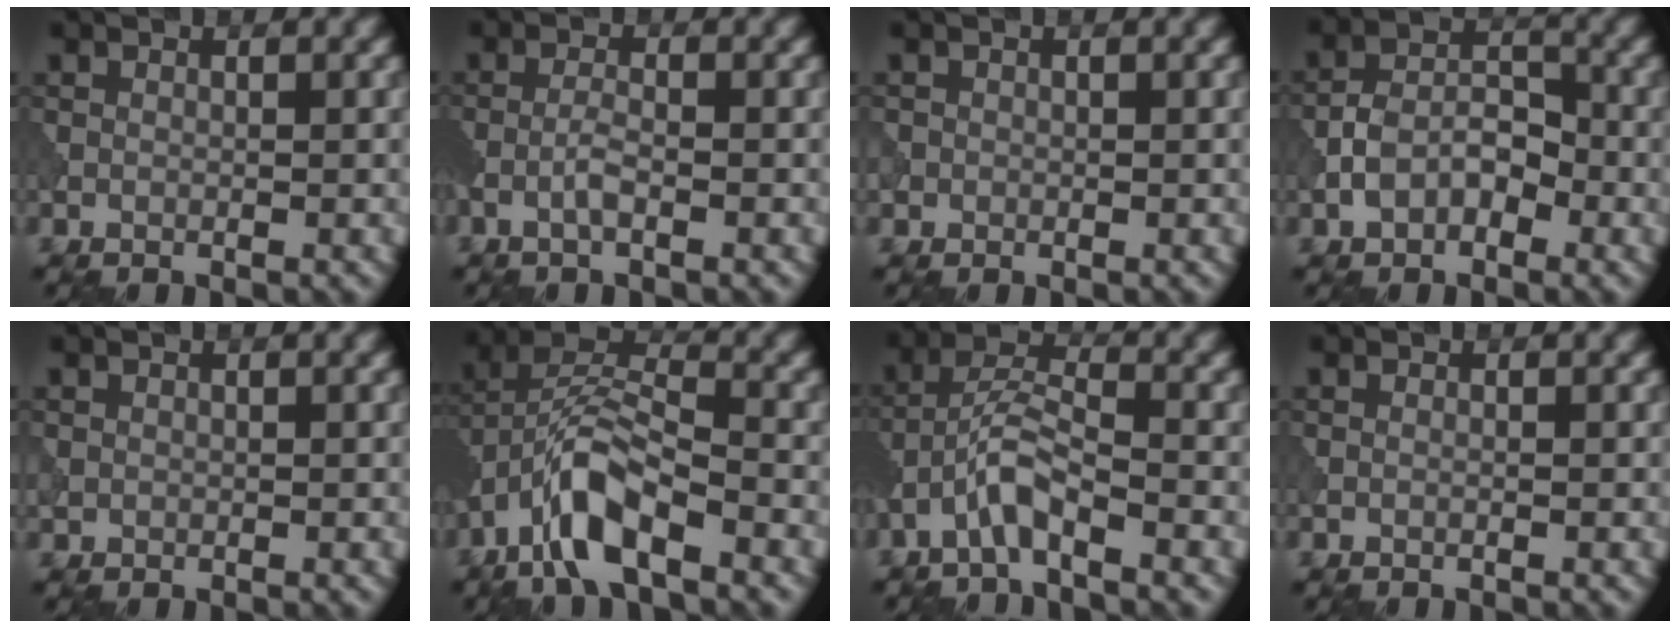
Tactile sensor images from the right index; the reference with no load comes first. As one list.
[{"total": 1.6, "force": [-0.6, 0.3, 1.4], "torque": [-0.031, 0.005, -0.017]}, {"total": 0.7, "force": [-0.1, 0.7, -0.1], "torque": [0.008, -0.005, -0.004]}, {"total": 3.7, "force": [-1.6, 2.2, 2.5], "torque": [-0.046, 0.013, -0.034]}, {"total": 0.5, "force": [0.1, 0.5, 0.0], "torque": [0.005, -0.003, 0.002]}, {"total": 7.3, "force": [-4.2, 2.5, 5.5], "torque": [-0.104, 0.013, -0.086]}, {"total": 3.8, "force": [-2.4, 0.8, 2.9], "torque": [-0.062, 0.015, -0.054]}, {"total": 0.0}]